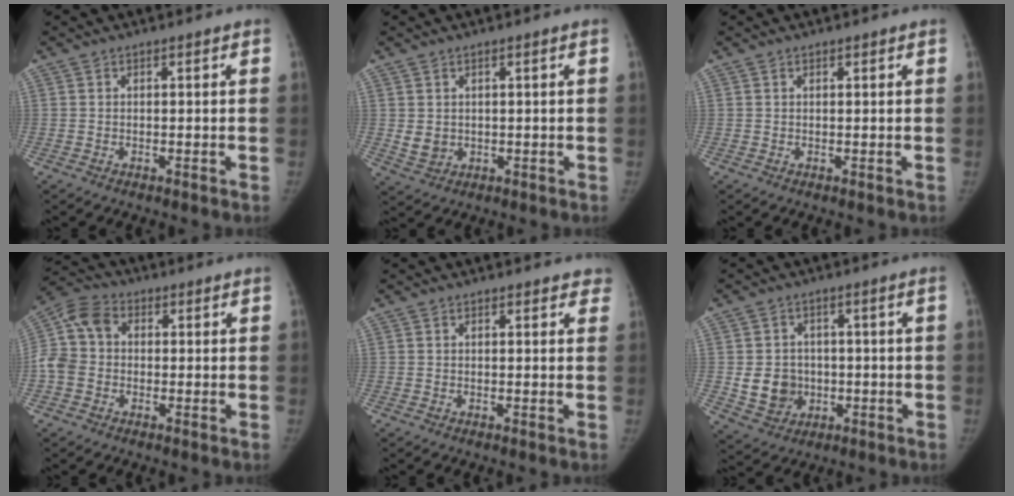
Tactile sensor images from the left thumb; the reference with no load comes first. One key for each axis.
{"total": 3.2, "fx": 0.2, "fy": 2.7, "fz": 1.6, "tx": -0.016, "ty": -0.005, "tz": 0.014}
{"total": 0.0}
{"total": 8.7, "fx": -0.5, "fy": 7.2, "fz": 4.9, "tx": -0.097, "ty": 0.029, "tz": -0.023}
{"total": 2.2, "fx": 1.7, "fy": 1.3, "fz": 0.1, "tx": 0.029, "ty": -0.005, "tz": 0.004}
{"total": 7.1, "fx": -0.7, "fy": 6.3, "fz": 3.2, "tx": -0.020, "ty": 0.005, "tz": 0.002}